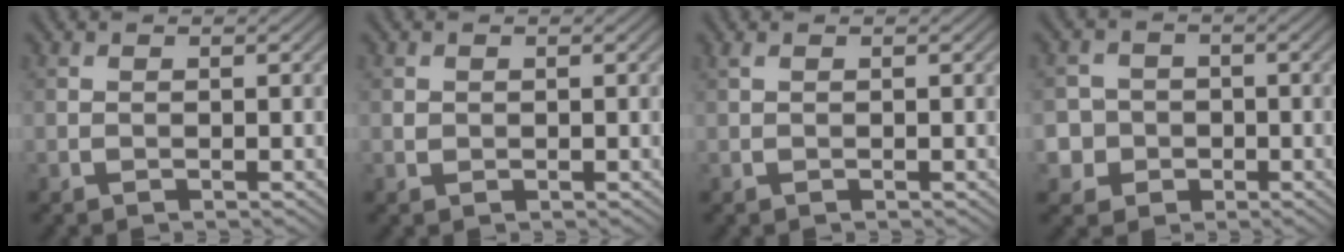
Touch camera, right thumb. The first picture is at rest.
{"total": 0.7, "force": [0.2, 0.6, 0.1], "torque": [-0.004, -0.004, 0.005]}
{"total": 0.8, "force": [0.5, 0.2, 0.6], "torque": [-0.017, 0.006, 0.009]}
{"total": 4.8, "force": [-1.3, 4.6, 0.7], "torque": [-0.022, 0.005, -0.045]}